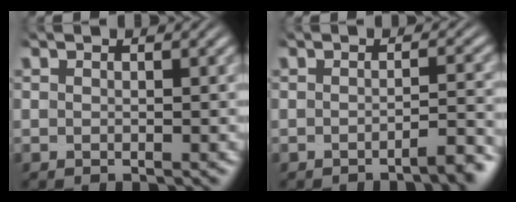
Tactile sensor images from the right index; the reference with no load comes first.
{"total": 2.3, "force": [-1.9, 0.1, 1.3], "torque": [-0.016, 0.002, -0.036]}